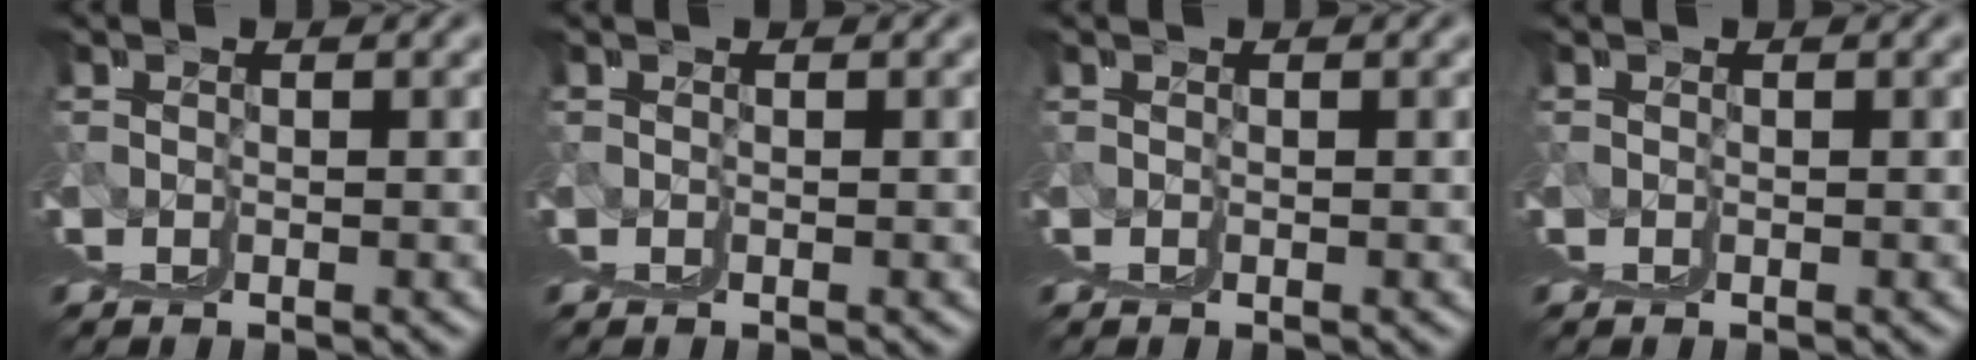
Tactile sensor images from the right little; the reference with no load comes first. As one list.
[{"total": 0.0}, {"total": 0.0}, {"total": 0.0}]